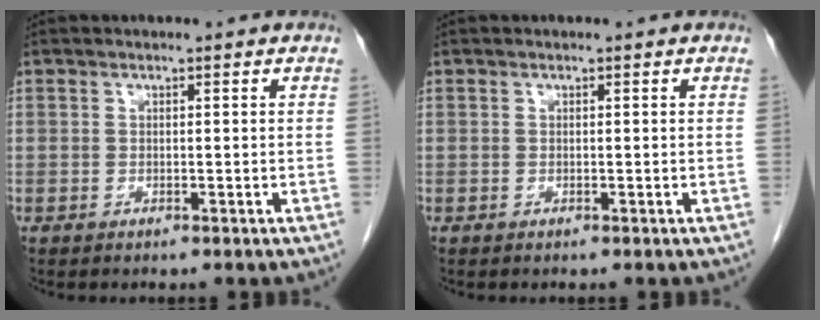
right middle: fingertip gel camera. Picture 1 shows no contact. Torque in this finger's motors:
{"motor_torque": [-0.06, -0.12, 0.07, 0.00]}